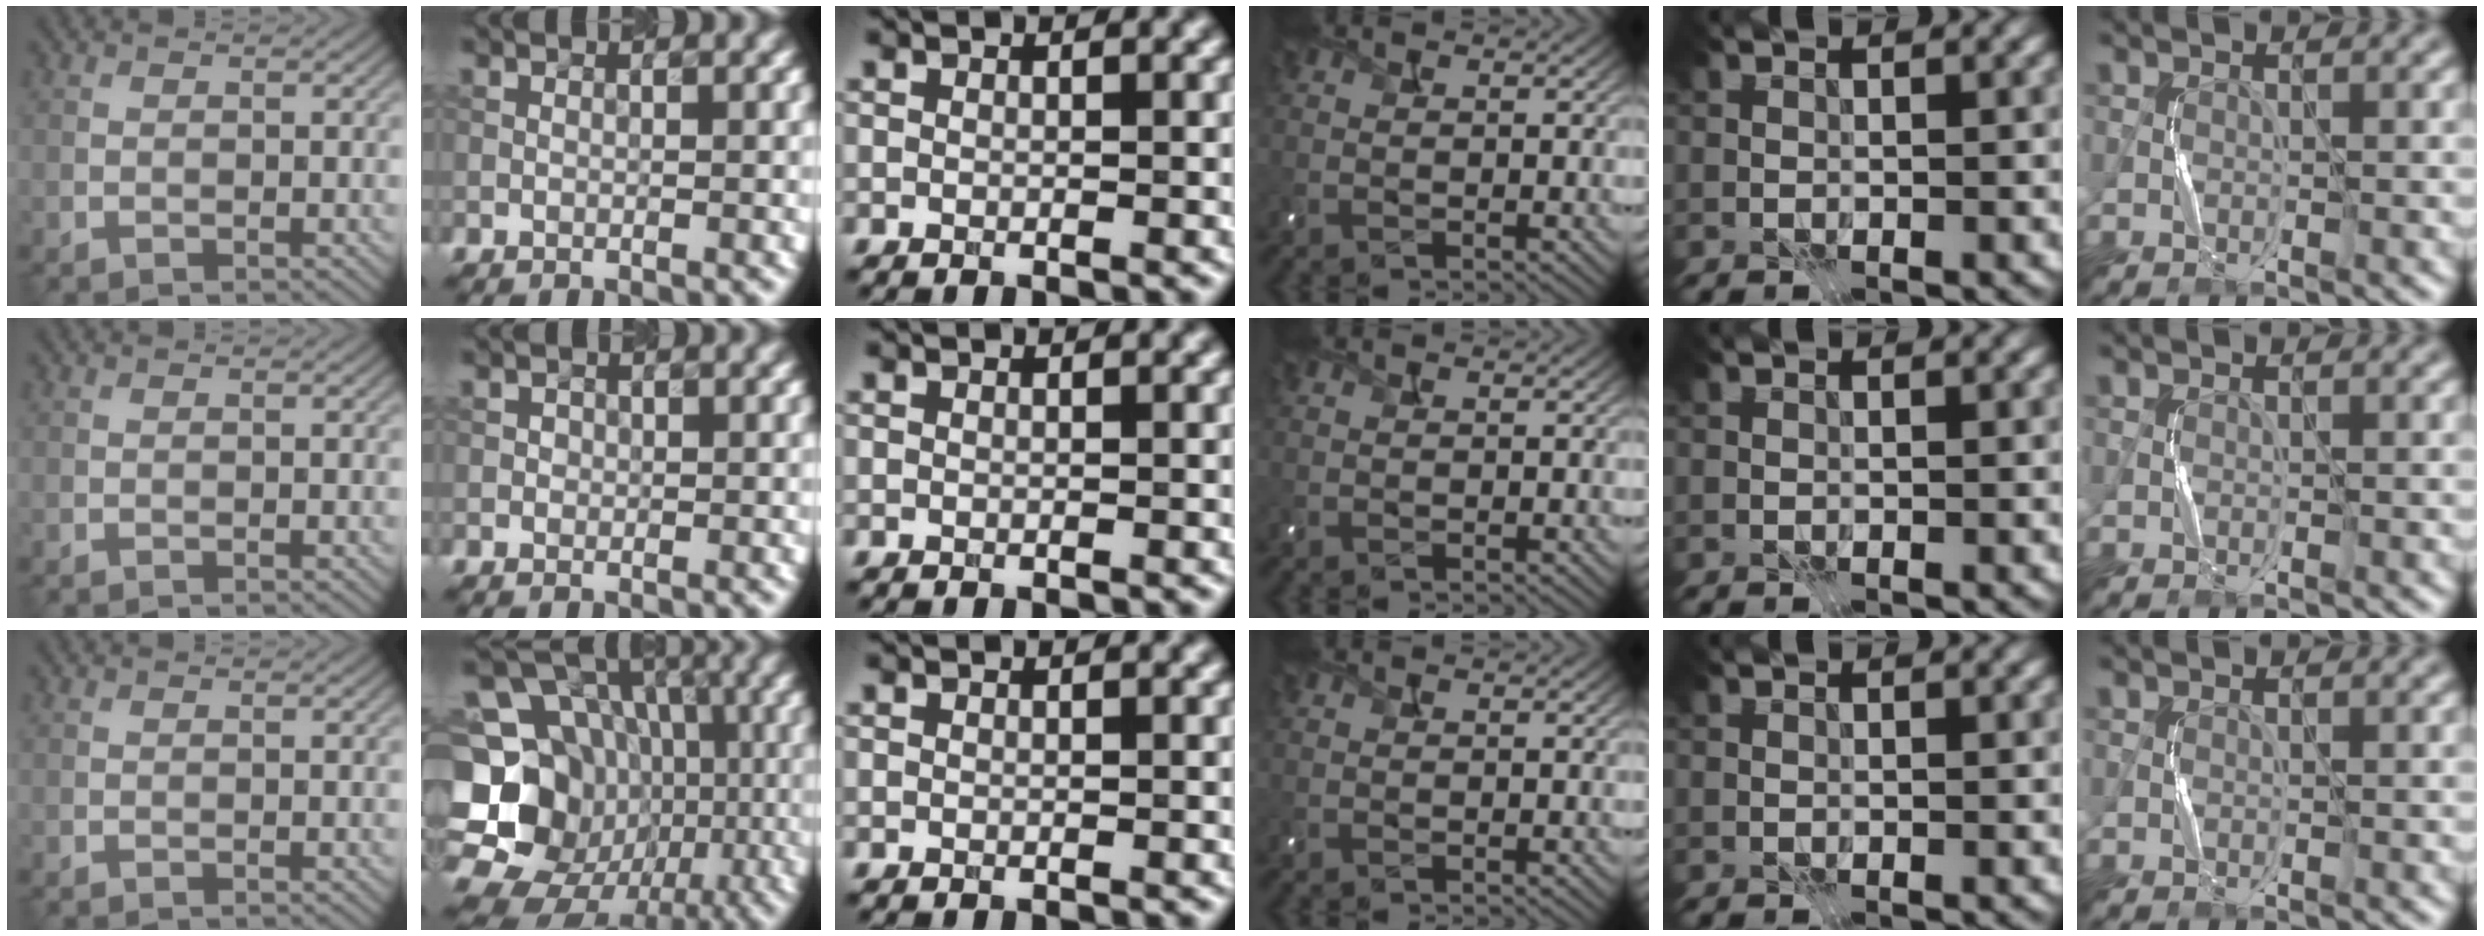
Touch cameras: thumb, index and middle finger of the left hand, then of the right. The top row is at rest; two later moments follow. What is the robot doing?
{"motion": "press", "object": "camera"}